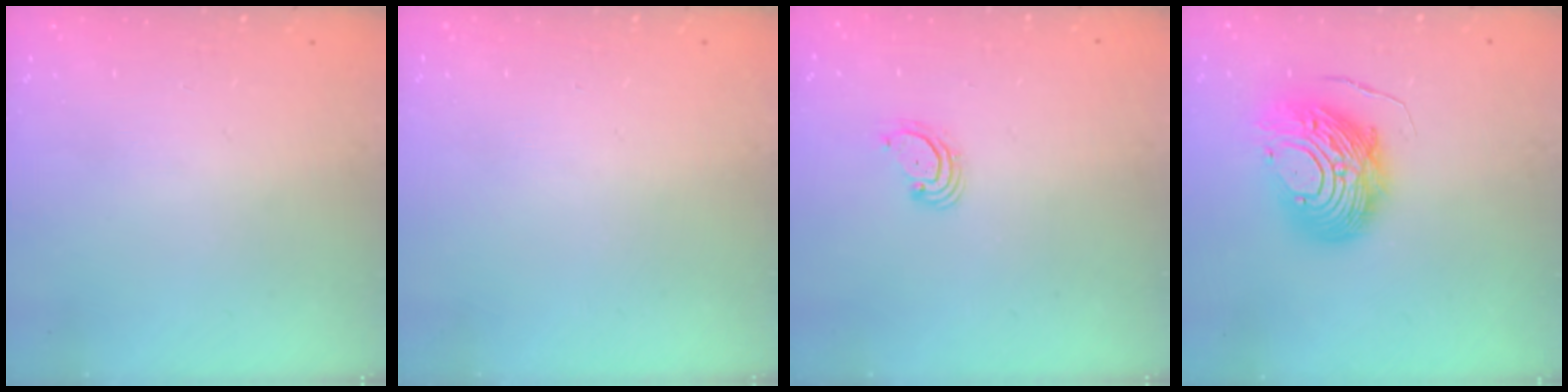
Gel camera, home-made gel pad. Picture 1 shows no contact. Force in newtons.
{"total": 0.0}
{"total": 3.0, "press": 3.0, "slide": 0.3}
{"total": 13.7, "press": 13.7, "slide": 1.3}